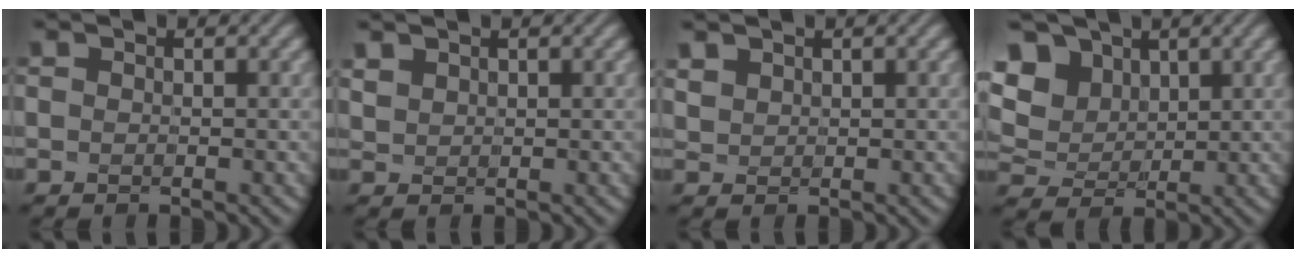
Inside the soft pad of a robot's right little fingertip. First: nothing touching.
{"total": 2.5, "force": [1.4, 1.8, 1.0], "torque": [-0.045, 0.013, 0.028]}
{"total": 2.8, "force": [1.5, 2.1, 1.1], "torque": [-0.051, 0.015, 0.027]}
{"total": 8.2, "force": [4.0, 6.3, 3.4], "torque": [-0.099, 0.017, 0.070]}